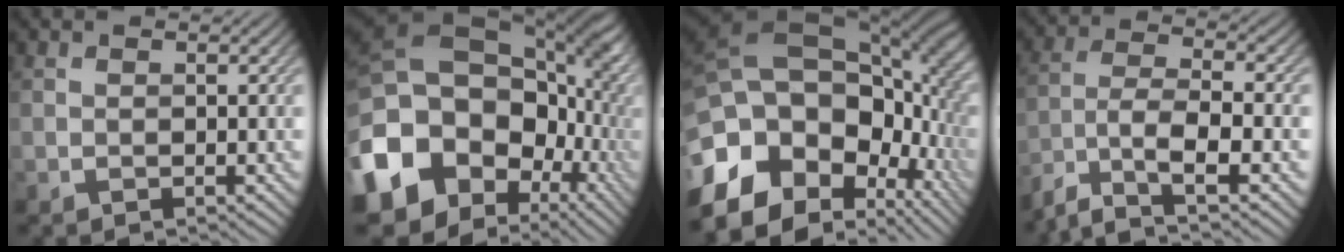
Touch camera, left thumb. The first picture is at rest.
{"total": 20.5, "force": [-4.4, 16.2, 11.7], "torque": [-0.268, -0.013, -0.058]}
{"total": 19.7, "force": [-6.9, 13.3, 12.8], "torque": [-0.263, 0.012, -0.099]}
{"total": 10.2, "force": [-6.8, 3.3, 6.8], "torque": [-0.141, -0.014, -0.129]}